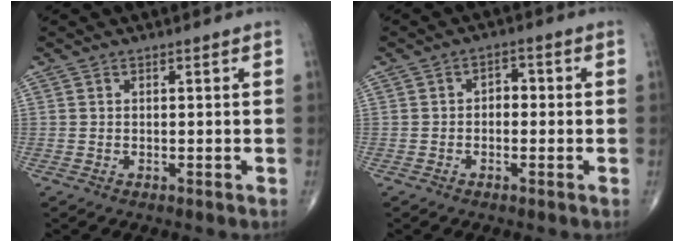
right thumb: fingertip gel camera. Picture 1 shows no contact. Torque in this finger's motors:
{"motor_torque": [-0.24, 0.12, 0.18, 0.18, 0.05]}